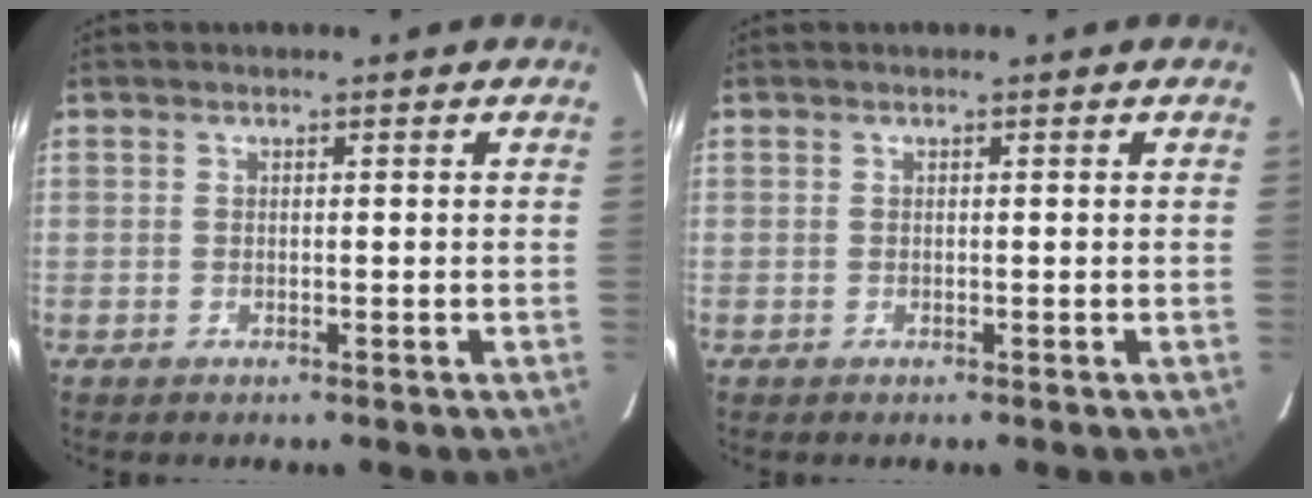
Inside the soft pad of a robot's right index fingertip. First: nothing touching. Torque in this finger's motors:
{"motor_torque": [0.12, 0.16, -0.02, 0.01]}